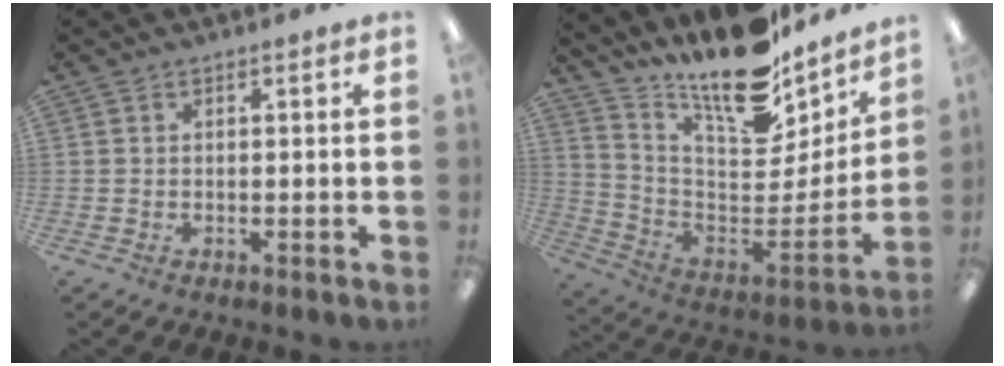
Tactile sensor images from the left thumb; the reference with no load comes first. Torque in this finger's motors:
{"motor_torque": [0.49, 0.65, 1.21, -1.56, 0.12]}